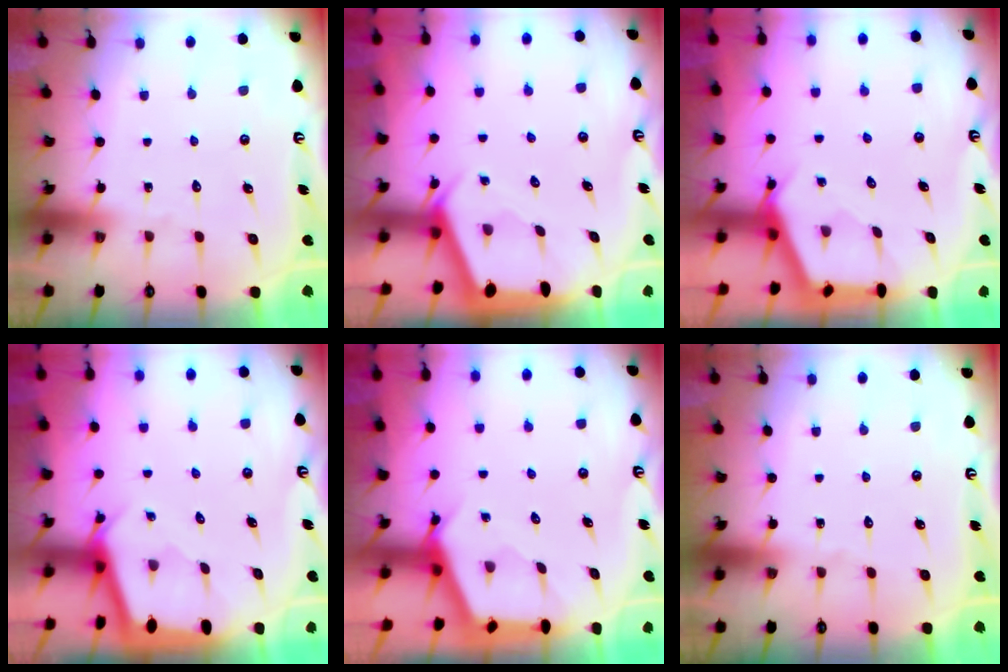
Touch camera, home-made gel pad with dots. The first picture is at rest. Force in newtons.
{"total": 2.4, "press": 2.3, "slide": 0.3}
{"total": 2.9, "press": 2.9, "slide": 0.4}
{"total": 2.2, "press": 2.2, "slide": 0.1}
{"total": 2.7, "press": 2.7, "slide": 0.3}
{"total": 0.0}